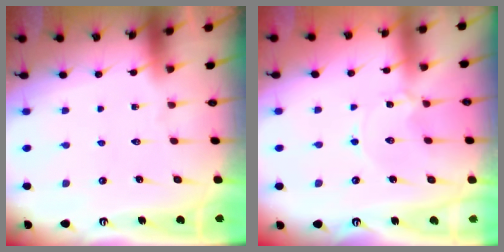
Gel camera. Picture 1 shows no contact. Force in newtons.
{"total": 0.7, "press": 0.6, "slide": 0.1}